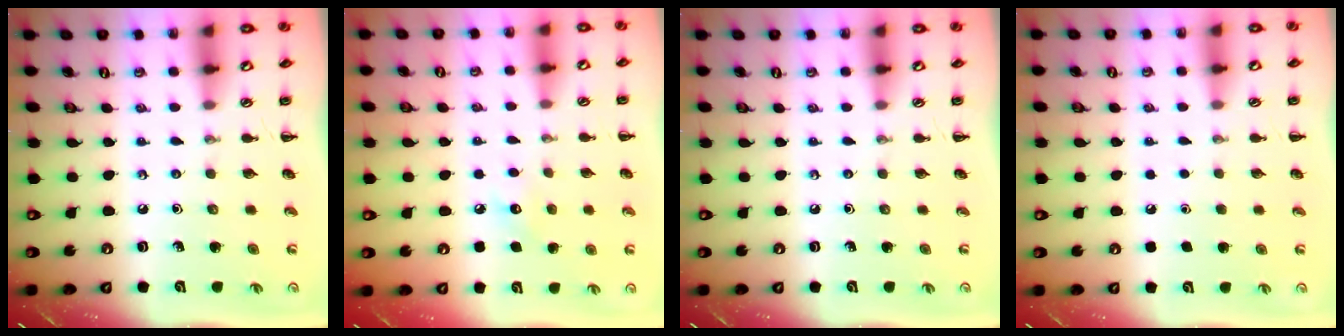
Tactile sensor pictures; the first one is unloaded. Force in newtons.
{"total": 5.9, "press": 5.7, "slide": 1.6}
{"total": 0.0}
{"total": 1.6, "press": 1.6, "slide": 0.1}